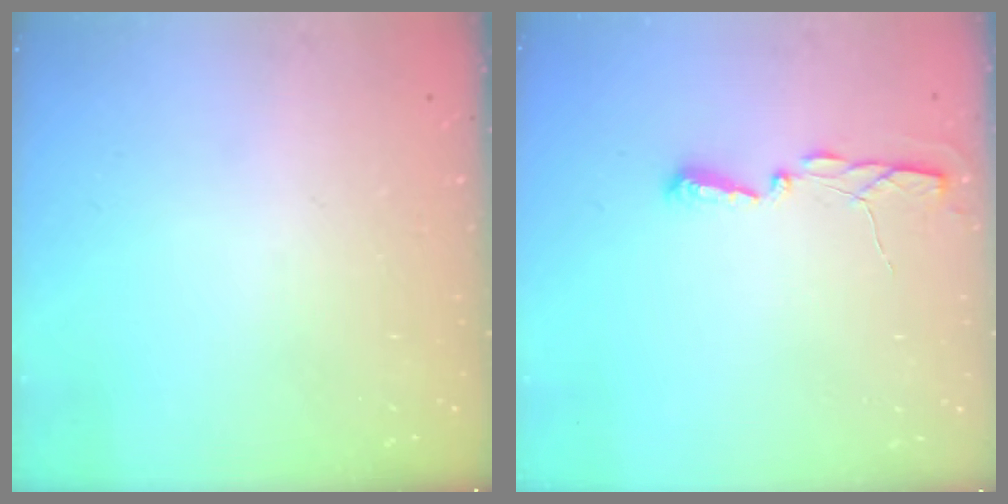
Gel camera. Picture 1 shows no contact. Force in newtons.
{"total": 3.9, "press": 3.9, "slide": 0.4}